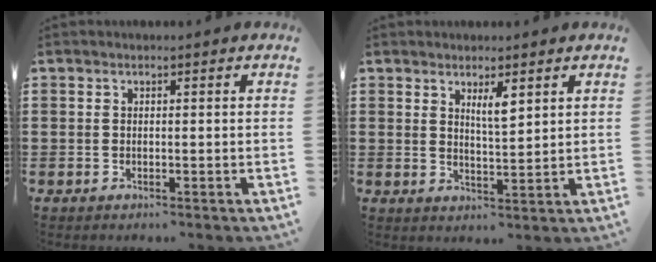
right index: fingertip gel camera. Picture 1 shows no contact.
{"total": 3.3, "force": [2.1, 0.8, 2.5], "torque": [-0.043, 0.001, 0.033]}